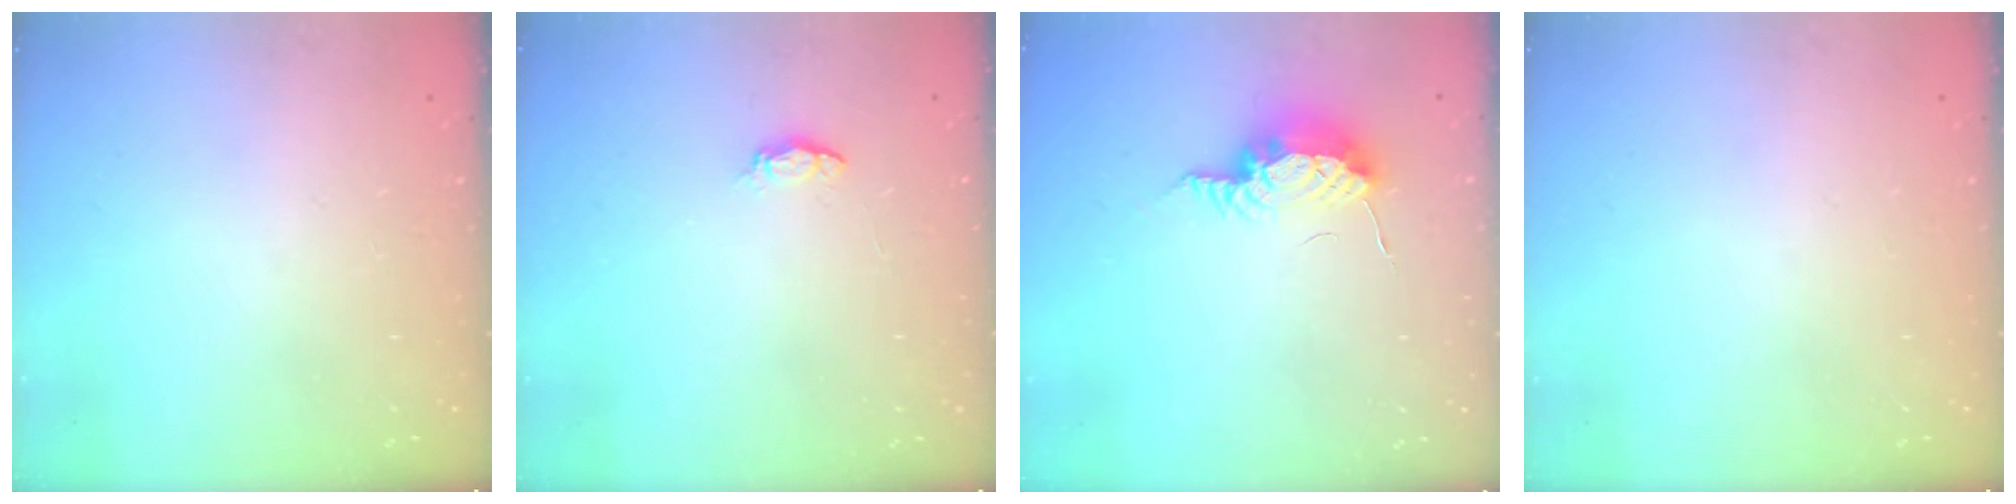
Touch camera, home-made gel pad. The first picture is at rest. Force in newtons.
{"total": 2.5, "press": 2.5, "slide": 0.4}
{"total": 8.3, "press": 8.1, "slide": 1.8}
{"total": 0.0}